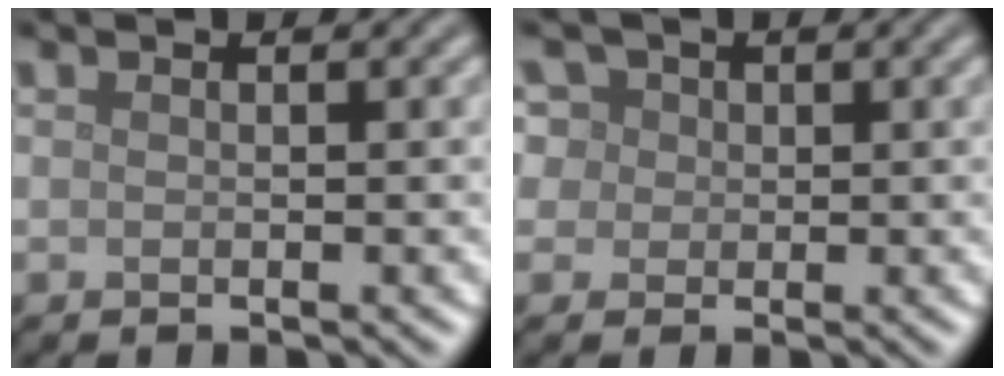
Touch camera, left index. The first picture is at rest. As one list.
[{"total": 7.1, "force": [3.4, 5.5, 3.1], "torque": [-0.051, 0.028, 0.027]}]